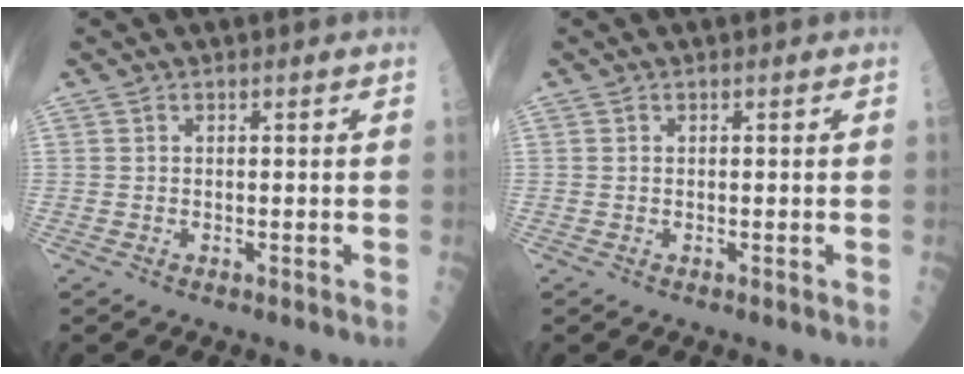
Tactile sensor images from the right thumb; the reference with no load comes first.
{"total": 0.0}